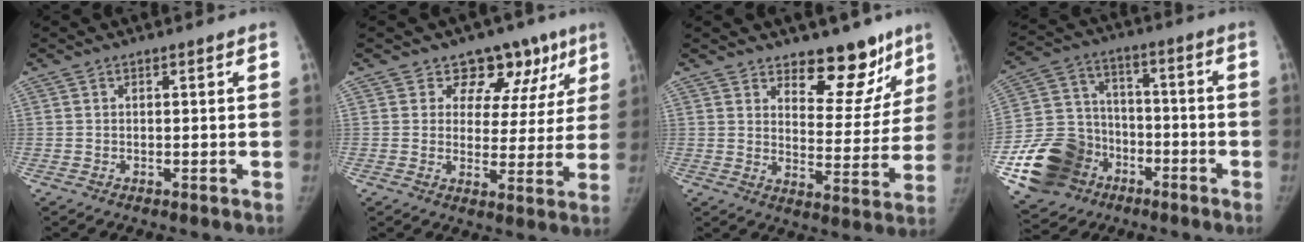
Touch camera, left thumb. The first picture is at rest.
{"total": 11.6, "force": [7.4, 8.2, 3.5], "torque": [0.016, -0.024, 0.081]}
{"total": 12.4, "force": [9.2, 6.2, 5.6], "torque": [-0.014, -0.066, 0.135]}
{"total": 19.7, "force": [-8.4, 15.7, 8.5], "torque": [-0.150, 0.062, -0.138]}